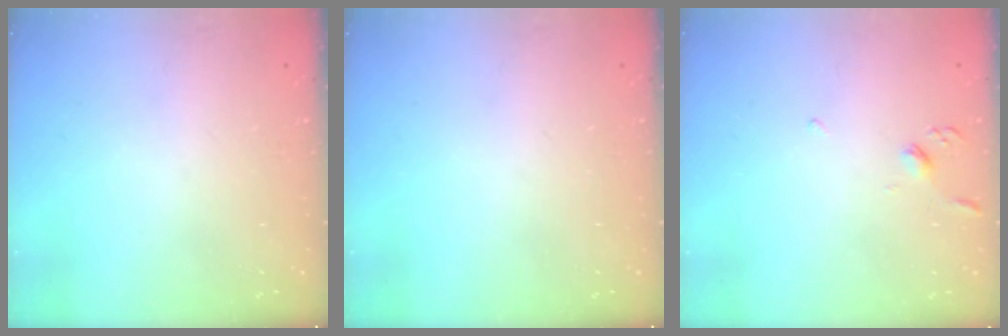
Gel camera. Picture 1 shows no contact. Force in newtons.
{"total": 0.0}
{"total": 2.9, "press": 2.8, "slide": 0.7}